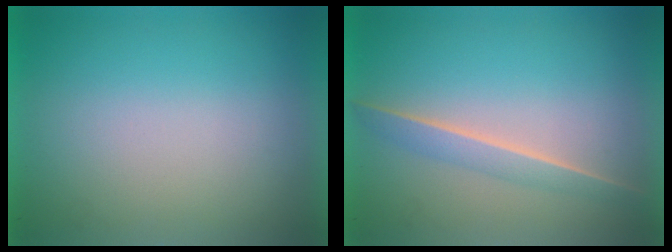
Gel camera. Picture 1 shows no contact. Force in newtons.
{"total": 1.7}